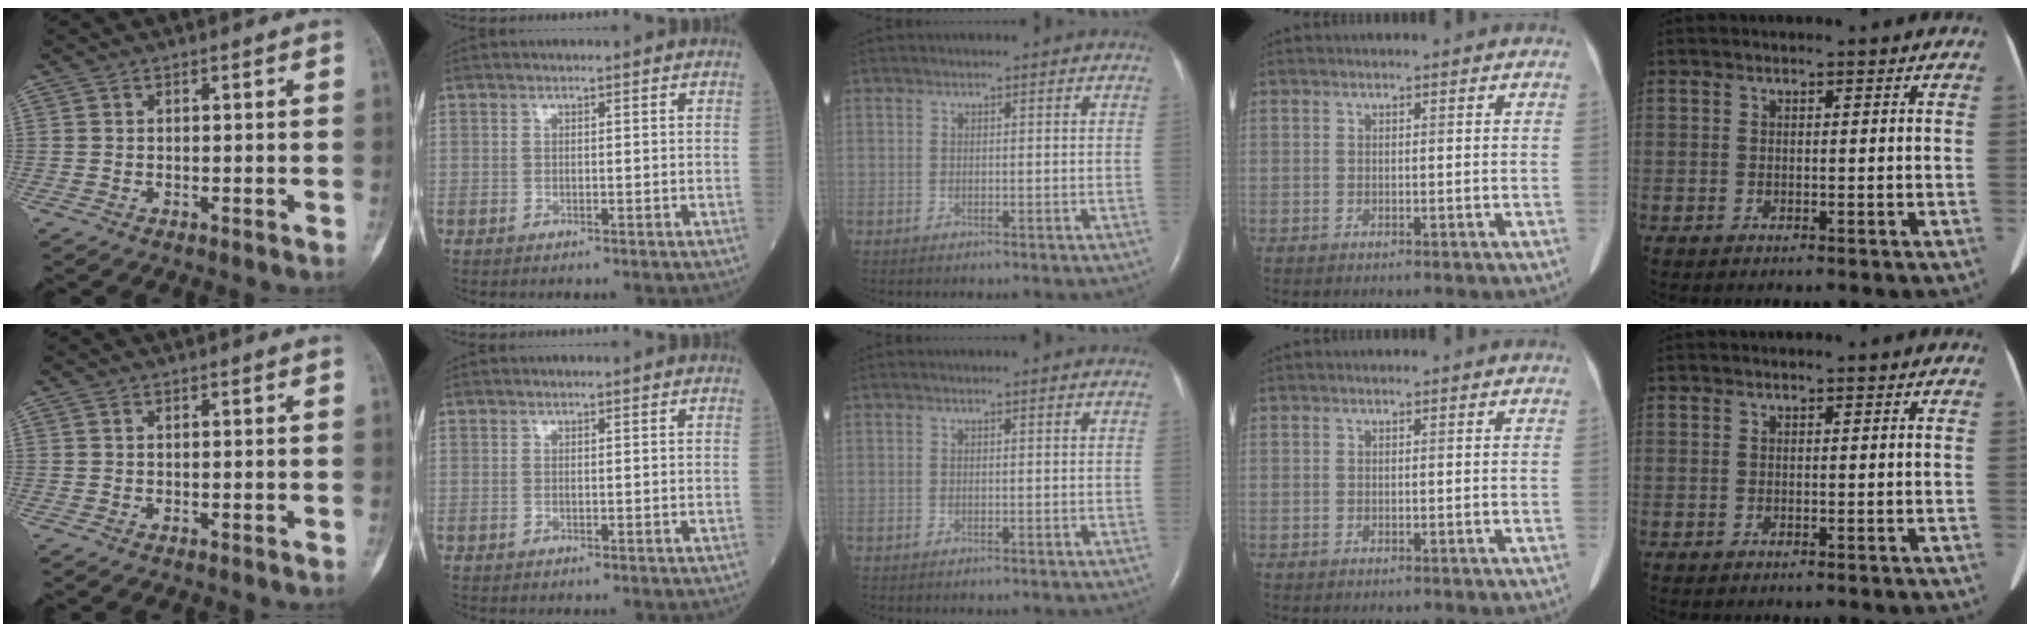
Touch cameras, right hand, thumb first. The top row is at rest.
{}